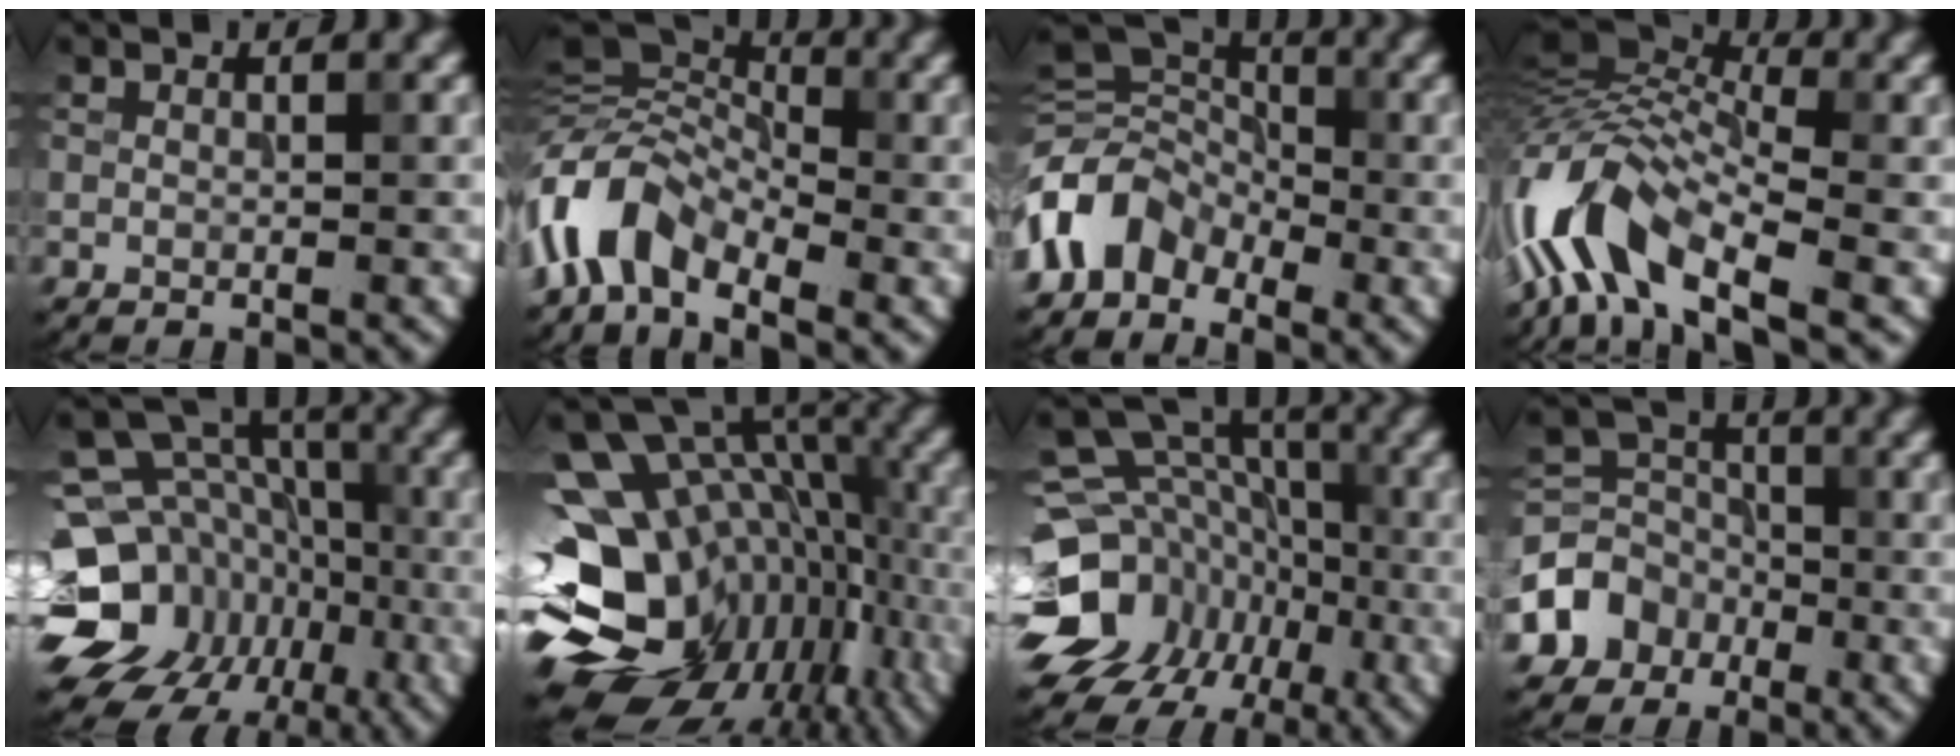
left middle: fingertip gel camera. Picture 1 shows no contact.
{"total": 7.0, "force": [-3.6, 3.9, 4.6], "torque": [-0.084, 0.010, -0.089]}
{"total": 5.6, "force": [-2.7, 4.1, 2.7], "torque": [-0.047, 0.005, -0.073]}
{"total": 10.4, "force": [-4.3, 4.6, 8.3], "torque": [-0.157, 0.020, -0.098]}
{"total": 15.9, "force": [-5.3, 13.3, 7.0], "torque": [-0.153, -0.005, -0.078]}
{"total": 18.8, "force": [-4.8, 13.5, 12.1], "torque": [-0.211, 0.000, -0.036]}
{"total": 10.7, "force": [-2.4, 9.0, 5.3], "torque": [-0.103, -0.005, -0.049]}
{"total": 4.9, "force": [-2.2, 4.1, 1.4], "torque": [-0.021, 0.005, -0.055]}